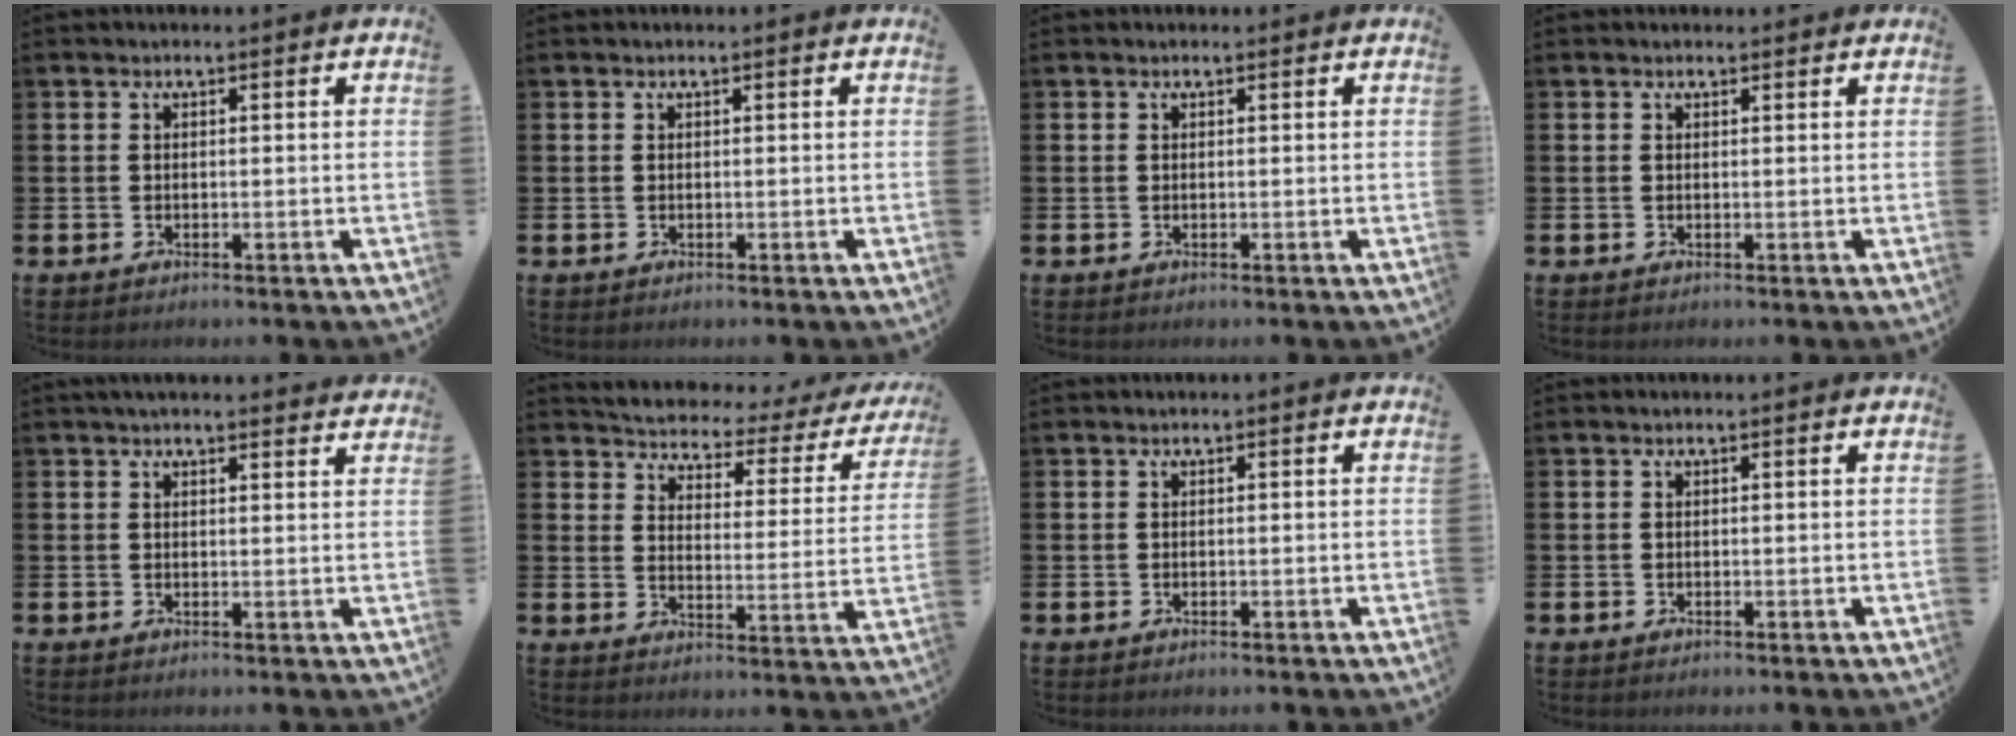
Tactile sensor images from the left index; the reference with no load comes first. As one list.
[{"total": 0.0}, {"total": 0.0}, {"total": 0.6, "force": [0.5, 0.2, 0.1], "torque": [0.011, -0.003, 0.006]}, {"total": 2.6, "force": [2.5, 0.3, 0.6], "torque": [-0.015, -0.007, 0.046]}, {"total": 3.2, "force": [2.9, 1.1, 0.6], "torque": [-0.032, -0.032, 0.040]}, {"total": 0.0}, {"total": 0.0}]